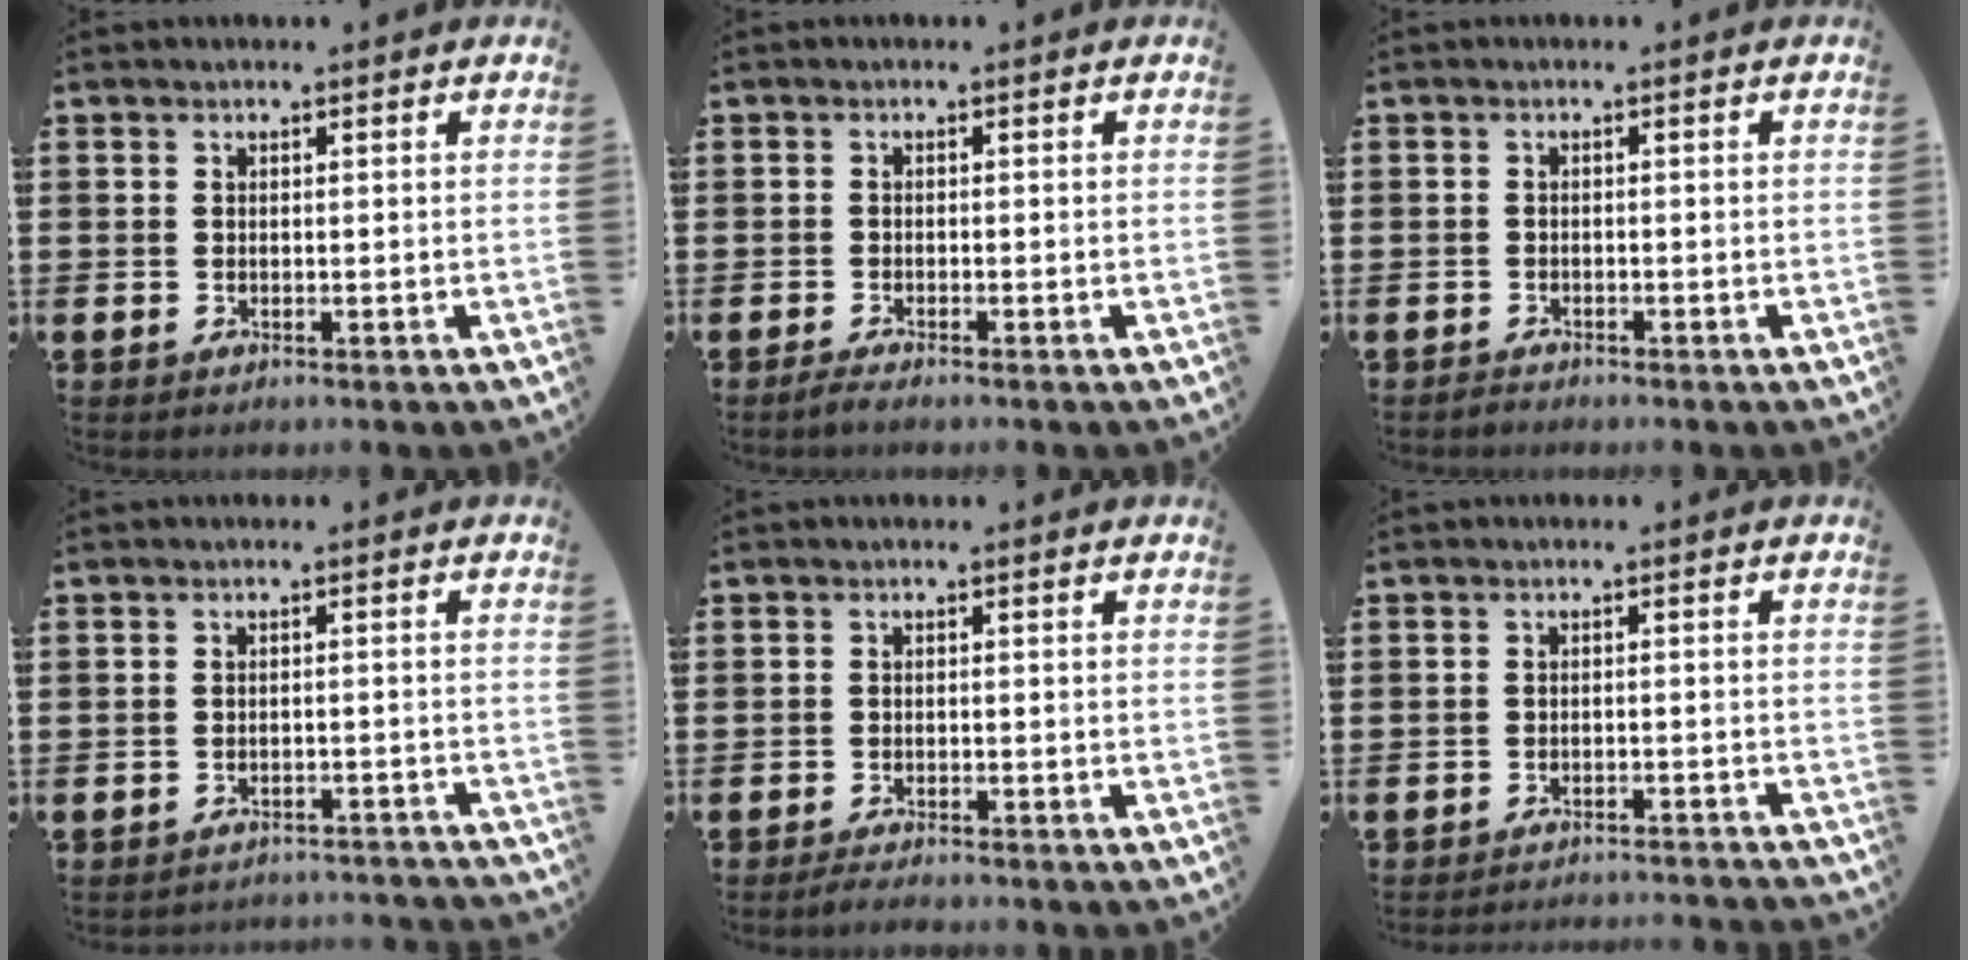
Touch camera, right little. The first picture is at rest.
{"total": 1.0, "force": [-0.7, 0.1, 0.7], "torque": [-0.012, -0.004, -0.013]}
{"total": 0.7, "force": [-0.6, 0.1, 0.0], "torque": [-0.001, -0.001, -0.014]}
{"total": 1.6, "force": [-1.6, -0.1, -0.1], "torque": [-0.003, 0.004, -0.035]}
{"total": 1.2, "force": [-1.2, 0.0, 0.4], "torque": [-0.009, -0.001, -0.023]}
{"total": 1.7, "force": [-1.7, -0.2, -0.1], "torque": [-0.001, 0.005, -0.036]}